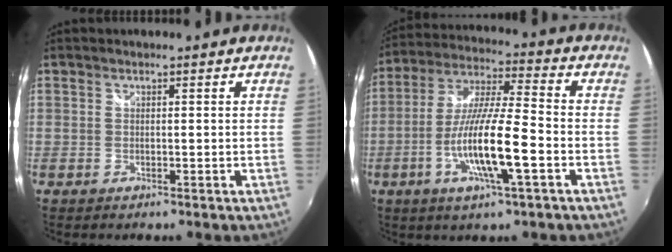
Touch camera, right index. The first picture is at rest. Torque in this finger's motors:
{"motor_torque": [1.40, -0.74, 1.05, 0.21]}